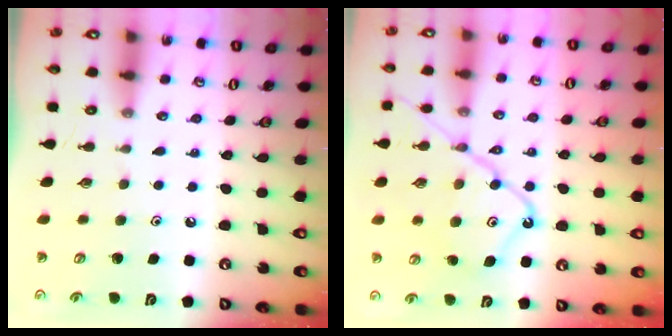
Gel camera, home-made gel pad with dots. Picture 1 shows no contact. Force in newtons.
{"total": 15.5, "press": 15.4, "slide": 1.6}